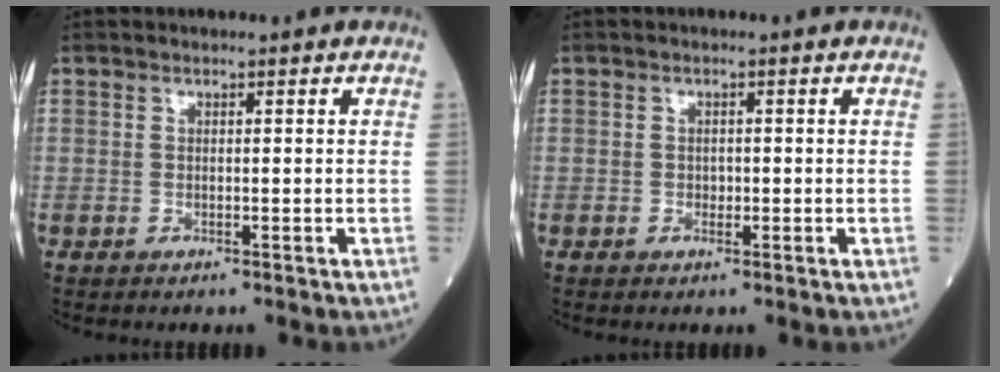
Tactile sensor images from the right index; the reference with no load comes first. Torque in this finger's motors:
{"motor_torque": [-0.02, 0.01, -0.03, -0.01]}